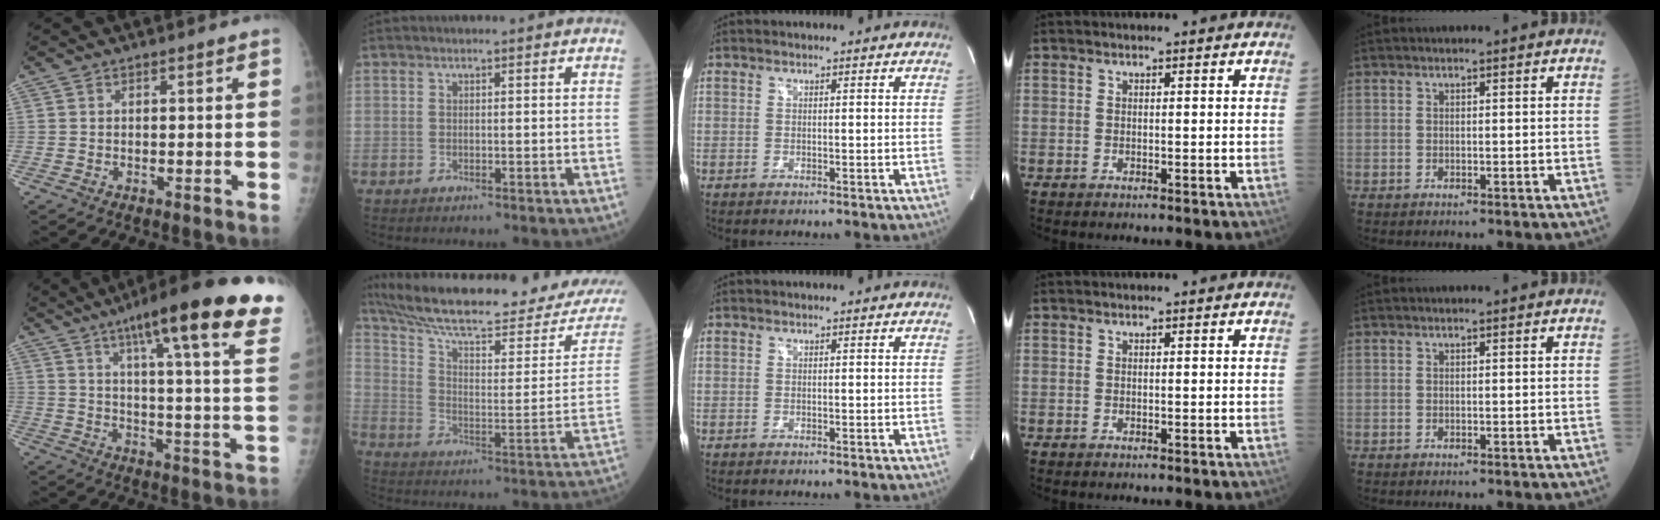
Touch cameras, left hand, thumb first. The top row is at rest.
{"thumb": {"total": 26.3, "force": [16.6, 3.8, 20.1], "torque": [-0.270, -0.046, 0.218]}, "index": {"total": 24.1, "force": [21.7, 2.5, 10.3], "torque": [-0.169, -0.045, 0.307]}, "middle": {"total": 1.8, "force": [-0.8, -1.1, -1.2], "torque": [0.018, -0.010, -0.014]}}